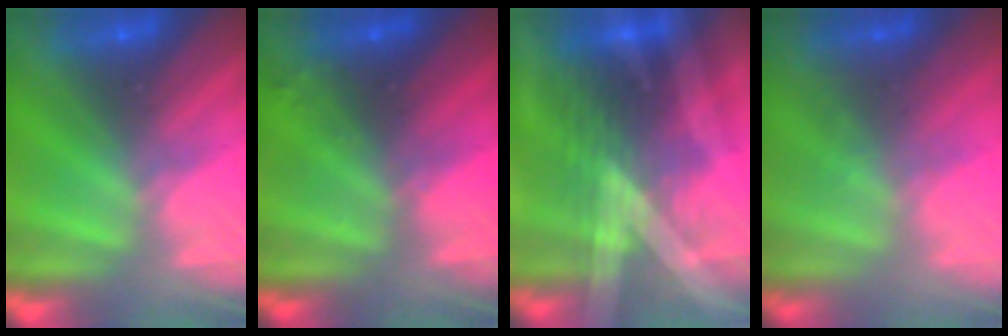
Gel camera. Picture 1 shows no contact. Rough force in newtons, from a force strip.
{"total": 2.7}
{"total": 3.3}
{"total": 1.4}